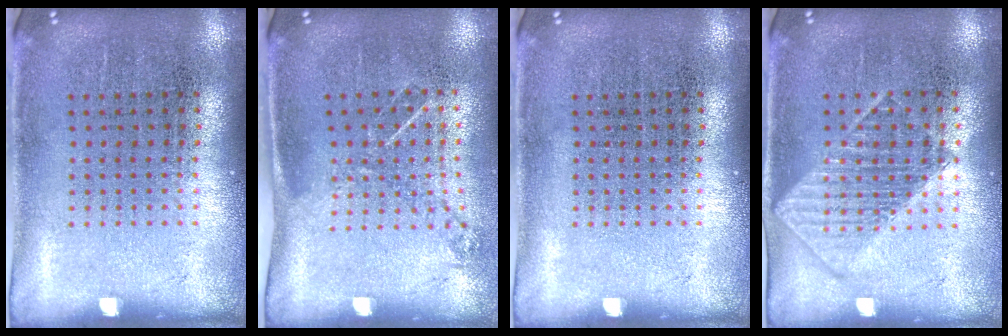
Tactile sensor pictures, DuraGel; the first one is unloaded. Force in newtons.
{"total": 1.1, "press": 0.9, "slide": 0.6}
{"total": 0.0}
{"total": 1.2, "press": 1.2, "slide": 0.2}